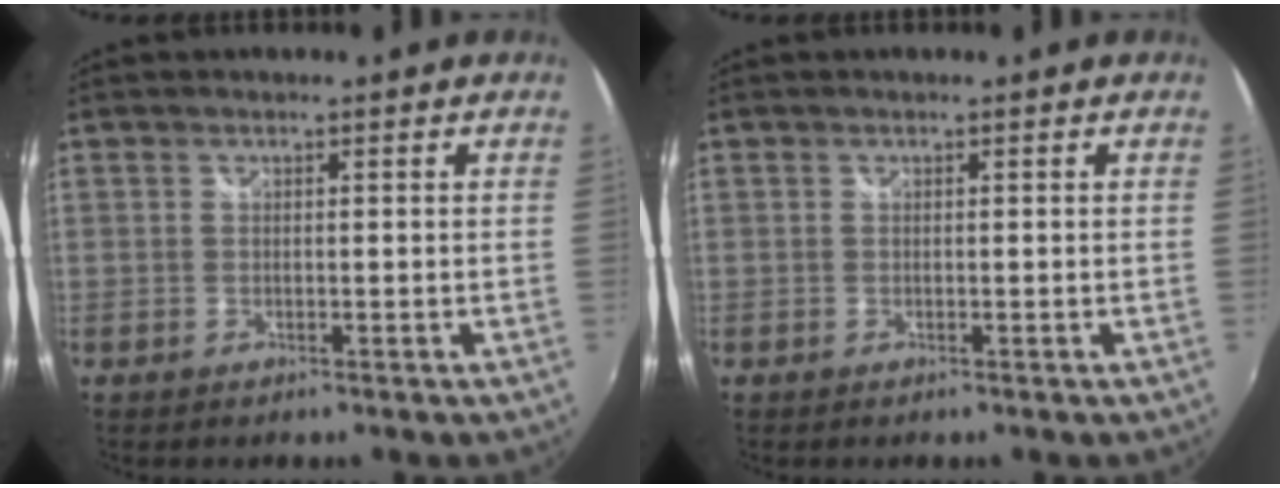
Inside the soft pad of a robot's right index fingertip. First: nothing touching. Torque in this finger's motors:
{"motor_torque": [0.00, 0.00, 0.00, 0.00]}